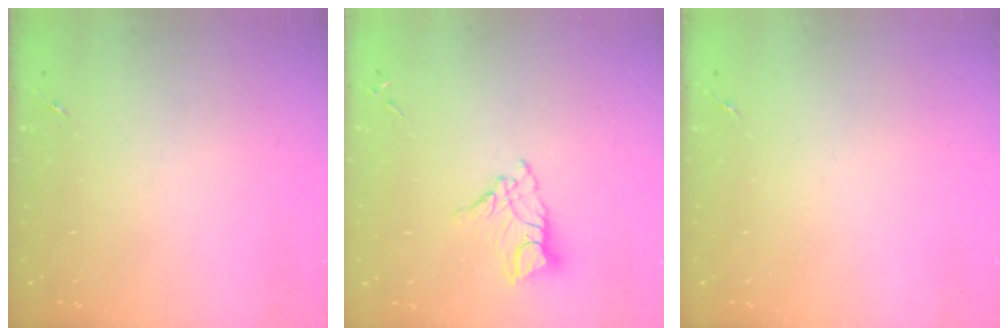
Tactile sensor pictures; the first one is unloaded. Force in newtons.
{"total": 10.7, "press": 10.6, "slide": 0.9}
{"total": 0.0}